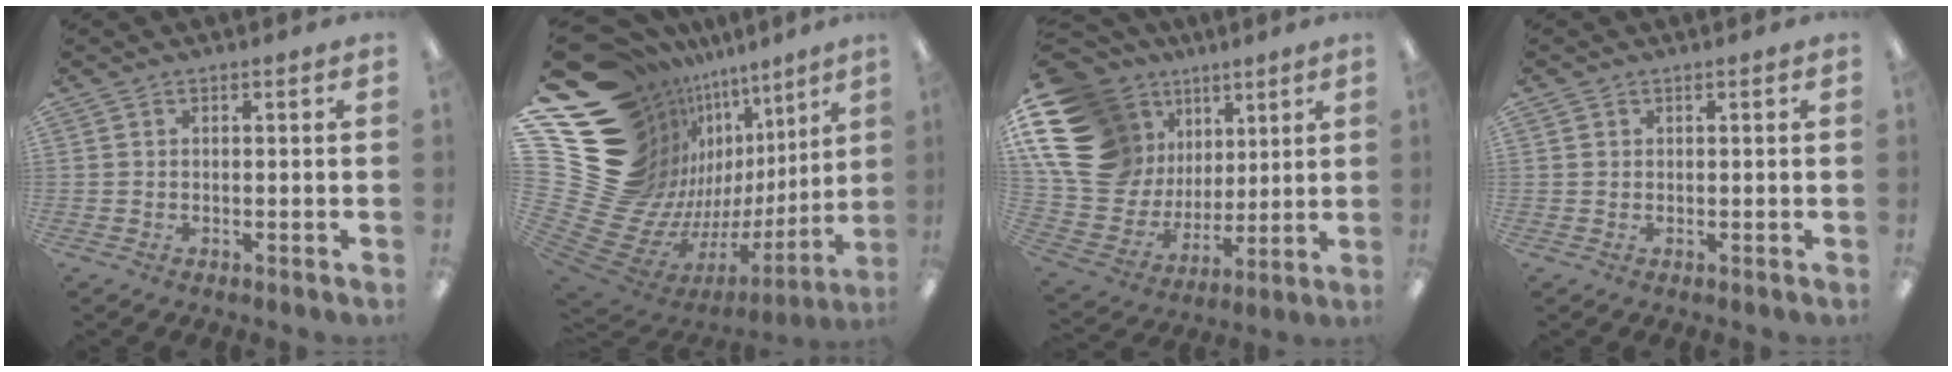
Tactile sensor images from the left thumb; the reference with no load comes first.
{"total": 25.8, "force": [8.3, 18.1, 16.4], "torque": [-0.269, -0.161, 0.238]}
{"total": 22.6, "force": [9.5, 17.5, 10.6], "torque": [-0.217, -0.057, 0.203]}
{"total": 0.6, "force": [0.4, 0.5, 0.0], "torque": [-0.001, 0.003, 0.006]}